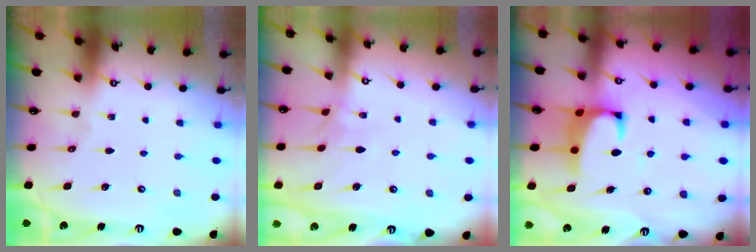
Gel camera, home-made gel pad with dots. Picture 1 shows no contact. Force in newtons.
{"total": 1.4, "press": 1.3, "slide": 0.5}
{"total": 3.8, "press": 3.6, "slide": 1.0}